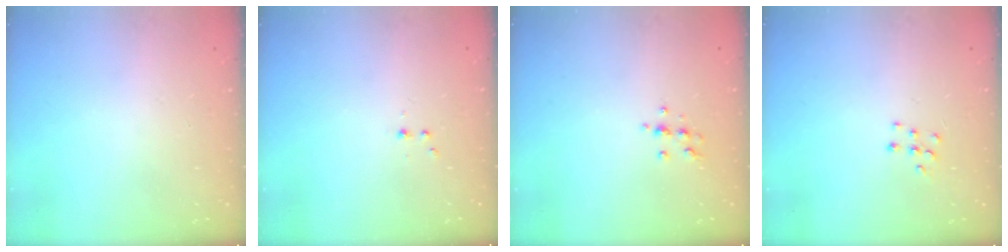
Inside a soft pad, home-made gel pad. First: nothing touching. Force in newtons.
{"total": 2.2, "press": 1.9, "slide": 1.2}
{"total": 6.2, "press": 6.2, "slide": 0.9}
{"total": 5.3, "press": 5.3, "slide": 0.5}